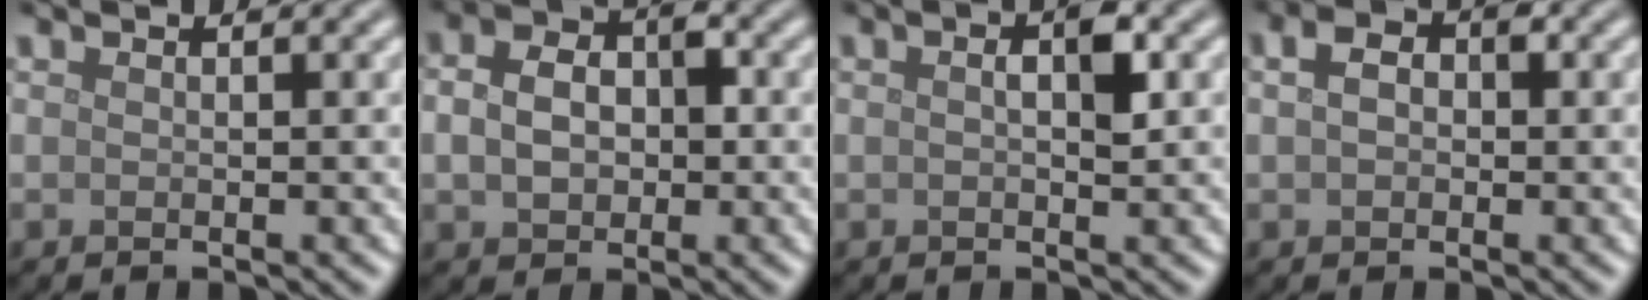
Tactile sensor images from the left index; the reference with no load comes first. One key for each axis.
{"total": 4.6, "fx": 0.0, "fy": 3.4, "fz": 3.1, "tx": -0.055, "ty": 0.005, "tz": -0.008}
{"total": 2.3, "fx": 0.4, "fy": 0.6, "fz": 2.1, "tx": -0.034, "ty": 0.005, "tz": 0.003}
{"total": 3.0, "fx": 0.6, "fy": 2.1, "fz": 2.1, "tx": -0.037, "ty": 0.010, "tz": 0.008}